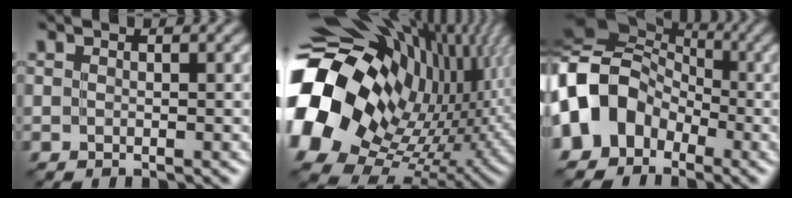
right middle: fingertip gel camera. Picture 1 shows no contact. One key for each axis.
{"total": 19.7, "fx": 1.6, "fy": 13.9, "fz": 13.8, "tx": -0.290, "ty": -0.042, "tz": 0.050}
{"total": 11.6, "fx": -3.4, "fy": 9.5, "fz": 5.8, "tx": -0.111, "ty": -0.011, "tz": -0.098}